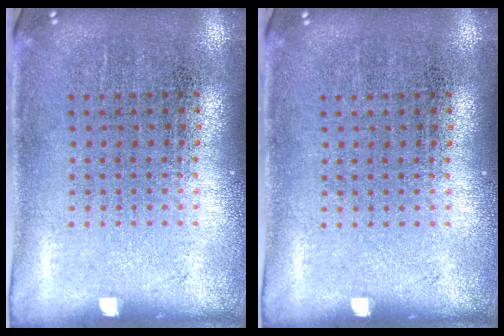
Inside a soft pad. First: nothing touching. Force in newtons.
{"total": 0.0}